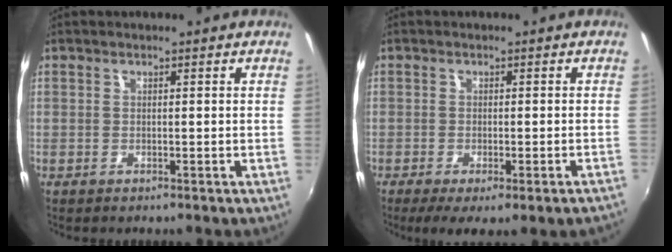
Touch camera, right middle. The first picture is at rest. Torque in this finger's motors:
{"motor_torque": [1.13, -1.01, 0.13, 0.07]}